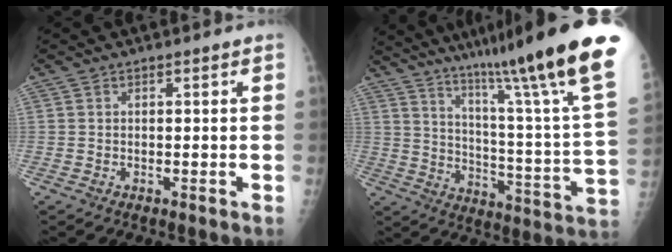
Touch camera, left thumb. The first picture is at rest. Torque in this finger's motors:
{"motor_torque": [2.05, -0.53, 2.14, -0.63, 0.19]}